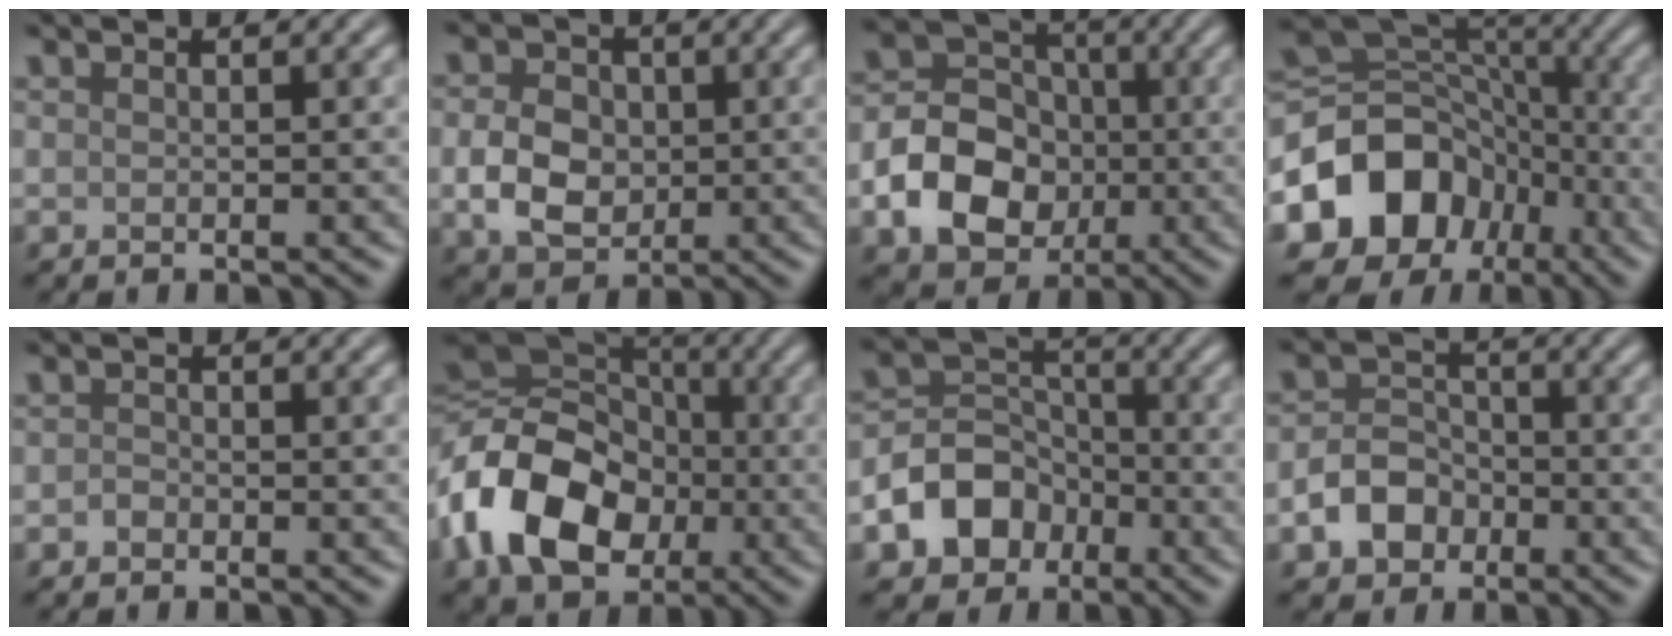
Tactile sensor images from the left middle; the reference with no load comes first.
{"total": 5.1, "force": [-0.3, 4.0, 3.1], "torque": [-0.060, 0.002, -0.009]}
{"total": 8.3, "force": [-2.1, 6.5, 4.6], "torque": [-0.069, -0.003, -0.051]}
{"total": 11.7, "force": [-4.0, 9.6, 5.4], "torque": [-0.118, -0.003, -0.081]}
{"total": 0.7, "force": [-0.4, 0.5, 0.2], "torque": [-0.003, -0.001, -0.009]}
{"total": 14.3, "force": [-3.6, 10.5, 9.0], "torque": [-0.200, -0.011, -0.077]}
{"total": 6.5, "force": [-3.1, 5.1, 2.8], "torque": [-0.032, 0.006, -0.069]}
{"total": 4.0, "force": [-1.8, 3.0, 1.9], "torque": [-0.034, 0.003, -0.035]}